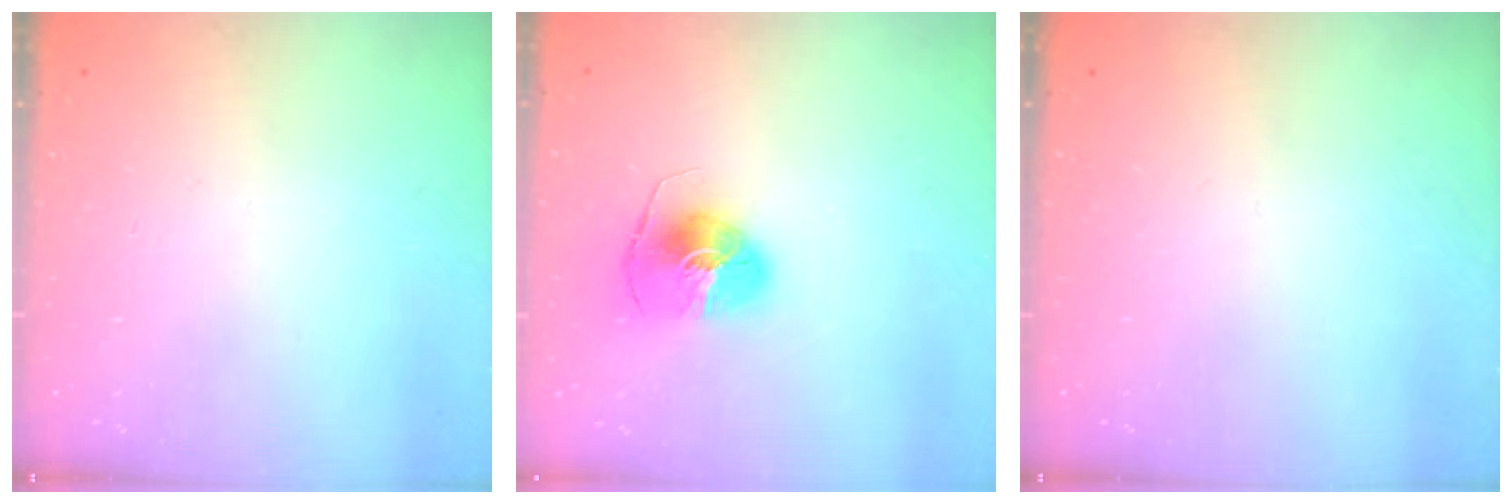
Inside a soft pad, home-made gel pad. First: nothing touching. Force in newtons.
{"total": 8.1, "press": 8.1, "slide": 0.3}
{"total": 0.0}